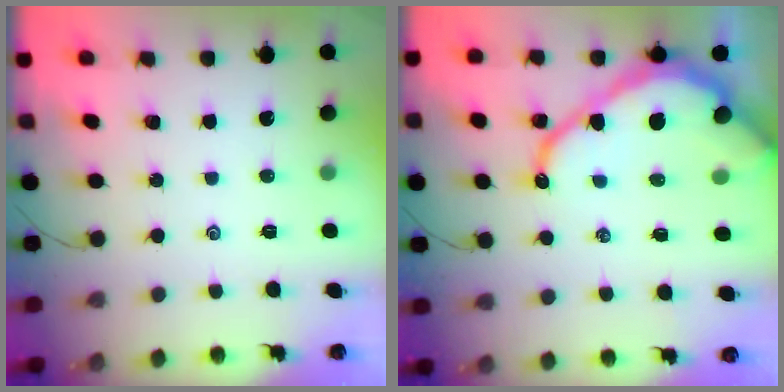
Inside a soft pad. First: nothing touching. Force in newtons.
{"total": 14.2, "press": 14.1, "slide": 1.4}